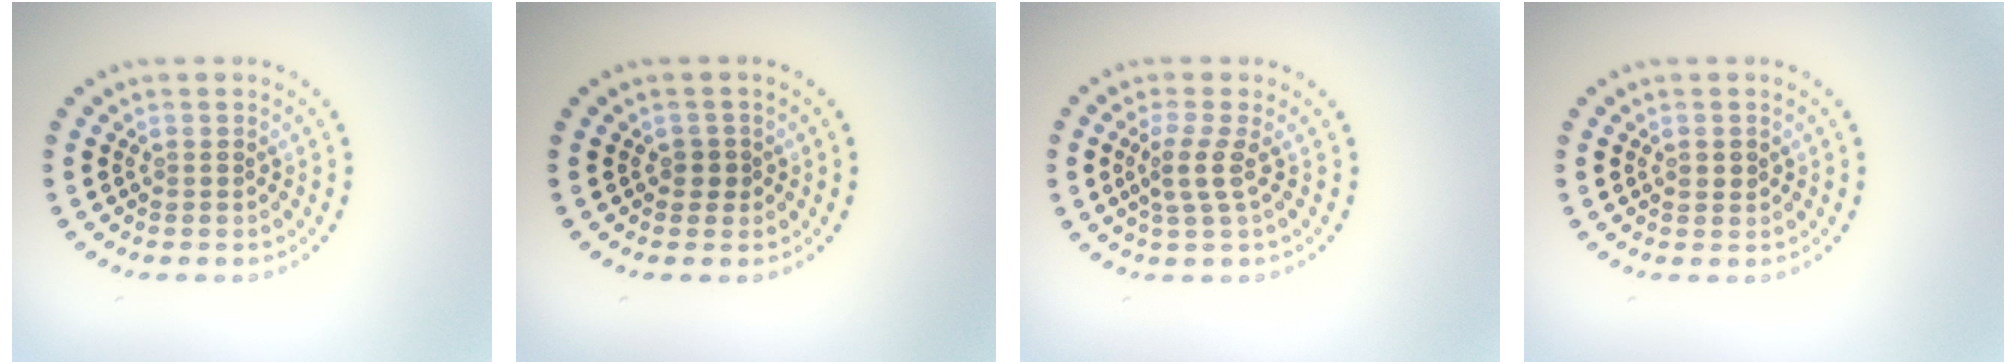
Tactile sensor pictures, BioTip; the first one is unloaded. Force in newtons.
{"total": 1.2, "press": 0.9, "slide": 0.7}
{"total": 2.1, "press": 1.5, "slide": 1.4}
{"total": 0.8, "press": 0.8, "slide": 0.1}